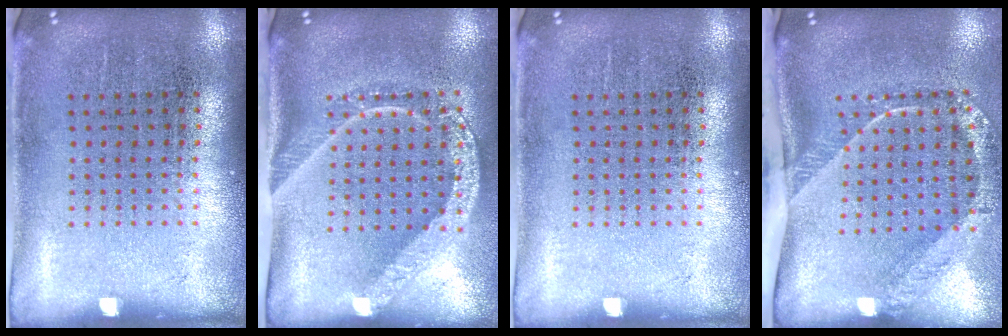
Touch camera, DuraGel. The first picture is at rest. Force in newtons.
{"total": 2.0, "press": 1.5, "slide": 1.3}
{"total": 0.0}
{"total": 2.6, "press": 1.7, "slide": 2.0}